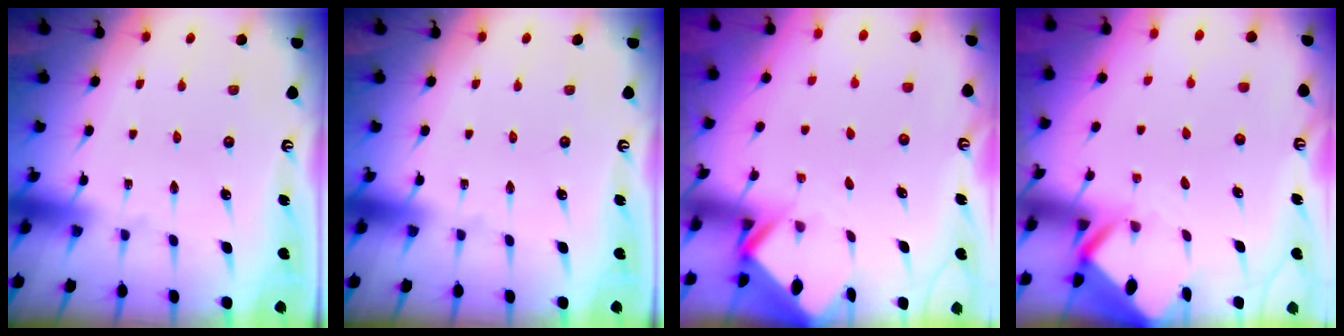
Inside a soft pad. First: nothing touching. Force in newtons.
{"total": 0.0}
{"total": 2.6, "press": 2.6, "slide": 0.2}
{"total": 3.3, "press": 3.3, "slide": 0.1}